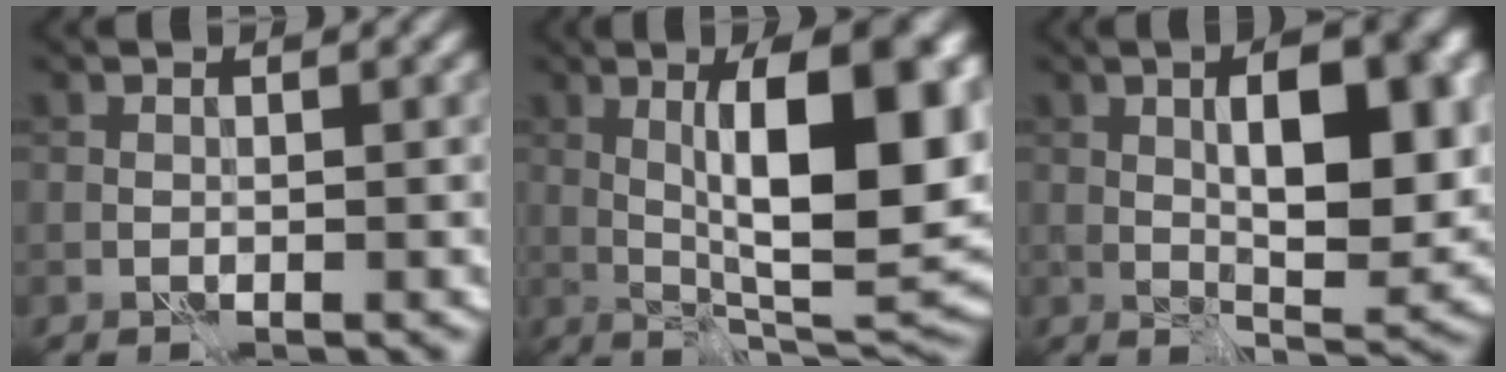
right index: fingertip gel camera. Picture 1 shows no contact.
{"total": 13.5, "force": [1.8, 4.0, 12.7], "torque": [-0.181, 0.004, 0.029]}
{"total": 8.6, "force": [1.5, 3.0, 7.9], "torque": [-0.114, 0.002, 0.025]}